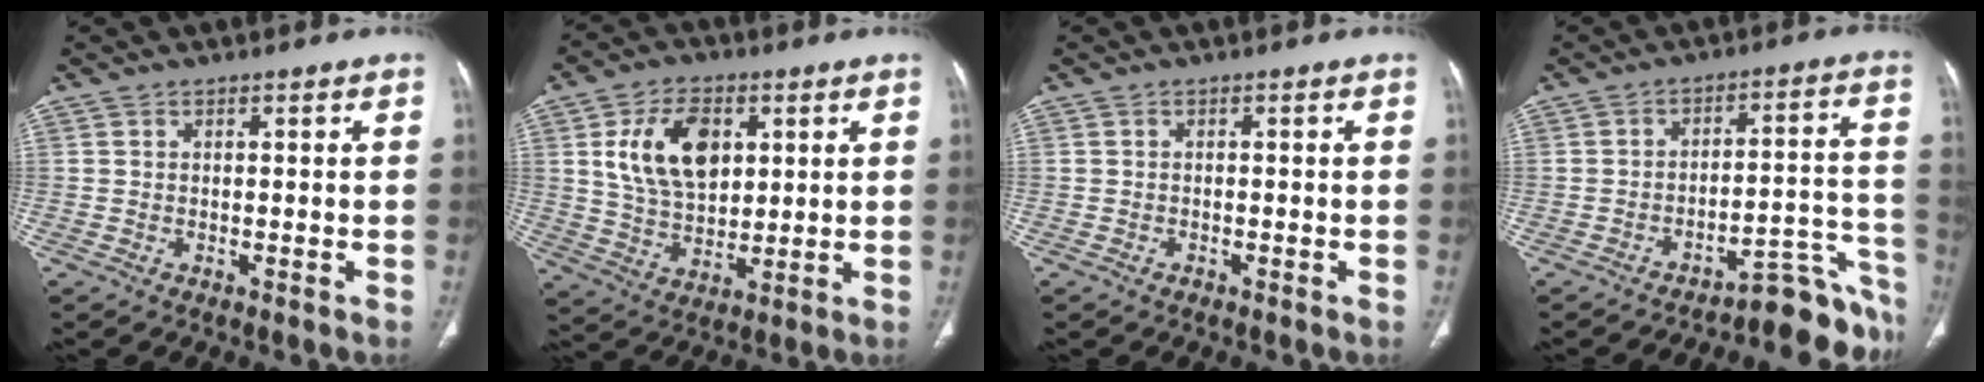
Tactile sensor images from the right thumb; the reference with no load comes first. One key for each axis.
{"total": 13.9, "fx": 4.0, "fy": 8.8, "fz": 9.9, "tx": -0.150, "ty": -0.012, "tz": 0.079}
{"total": 0.5, "fx": -0.4, "fy": 0.3, "fz": 0.1, "tx": -0.003, "ty": 0.000, "tz": -0.009}
{"total": 12.5, "fx": -11.4, "fy": 2.7, "fz": 4.3, "tx": -0.003, "ty": 0.112, "tz": -0.156}